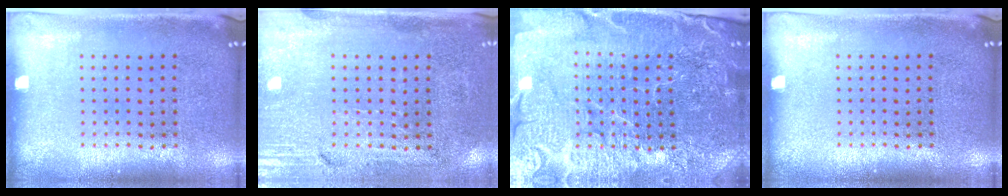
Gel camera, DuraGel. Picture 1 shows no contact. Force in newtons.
{"total": 3.3, "press": 2.9, "slide": 1.5}
{"total": 5.5, "press": 5.0, "slide": 2.3}
{"total": 0.0}